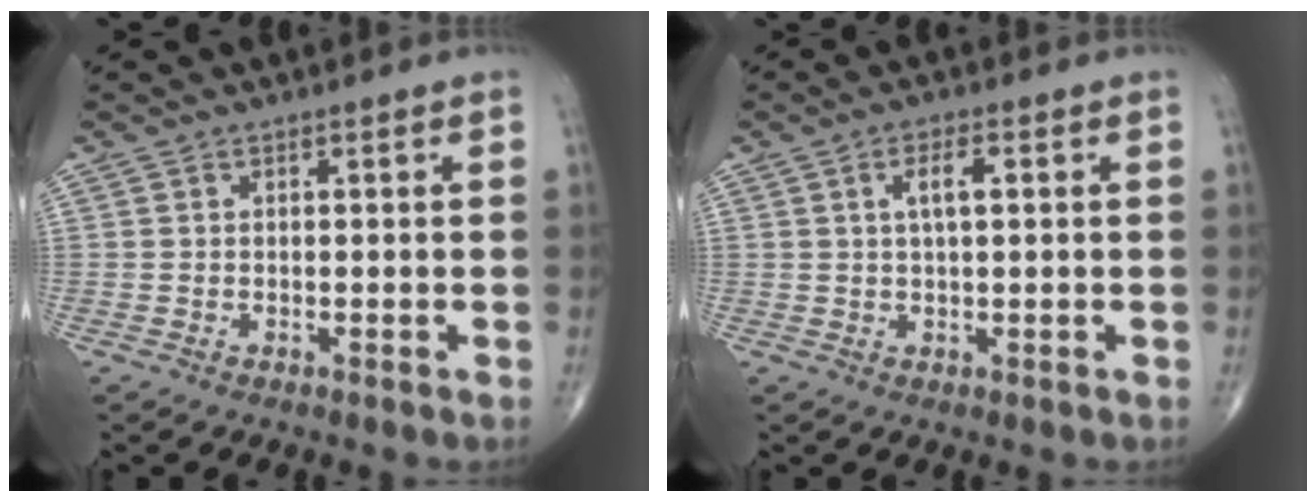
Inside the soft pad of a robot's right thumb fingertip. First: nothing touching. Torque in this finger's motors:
{"motor_torque": [1.19, 2.08, 0.32, 0.07, 0.01]}